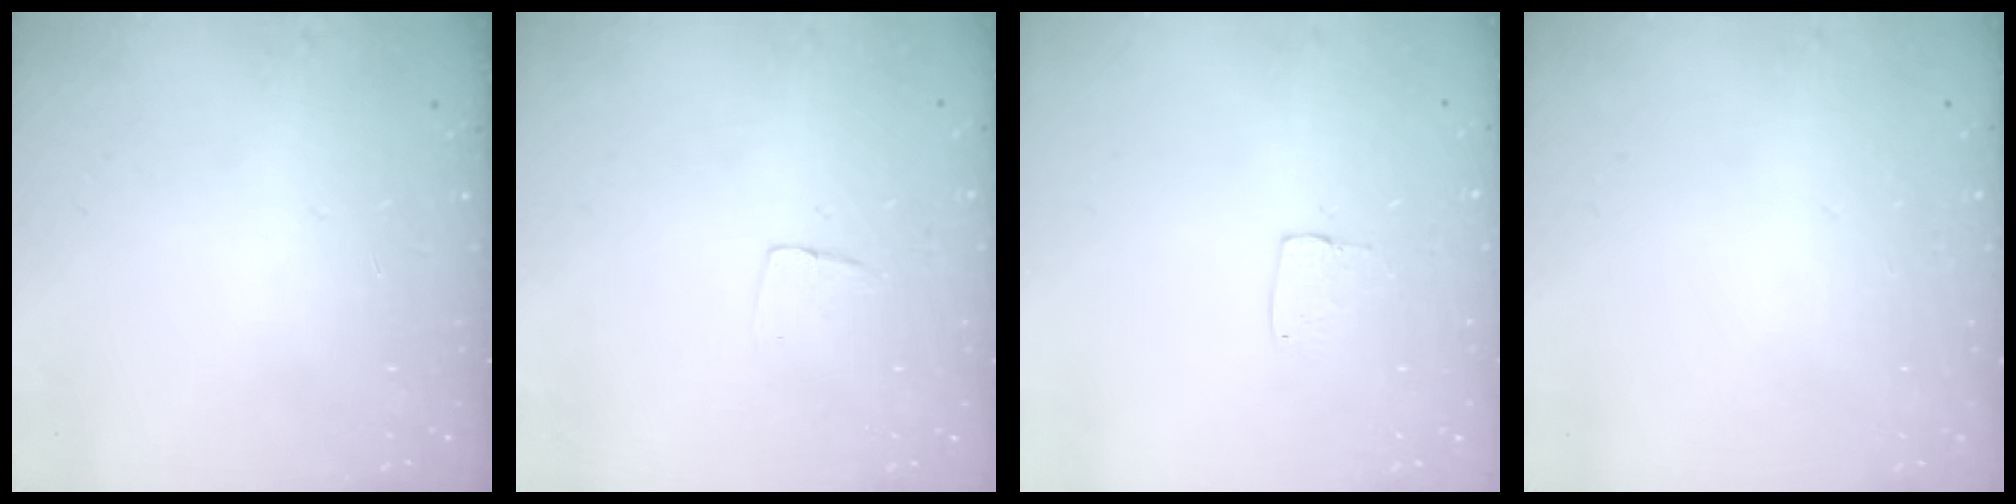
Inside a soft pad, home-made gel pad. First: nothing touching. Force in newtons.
{"total": 3.4, "press": 3.4, "slide": 0.2}
{"total": 3.4, "press": 3.4, "slide": 0.2}
{"total": 0.0}